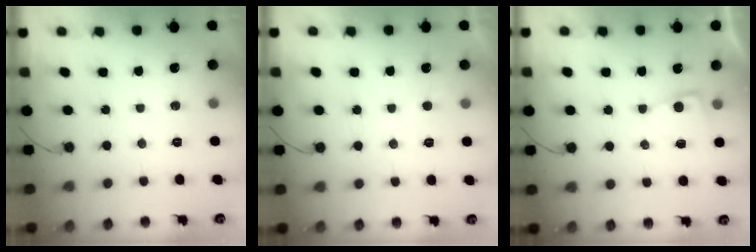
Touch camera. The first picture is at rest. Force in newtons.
{"total": 2.0, "press": 2.0, "slide": 0.2}
{"total": 2.0, "press": 2.0, "slide": 0.3}